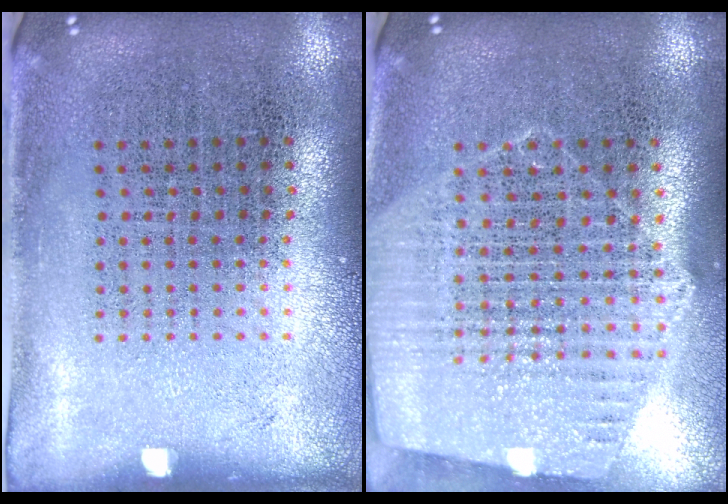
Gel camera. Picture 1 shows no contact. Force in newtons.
{"total": 1.4, "press": 1.4, "slide": 0.3}